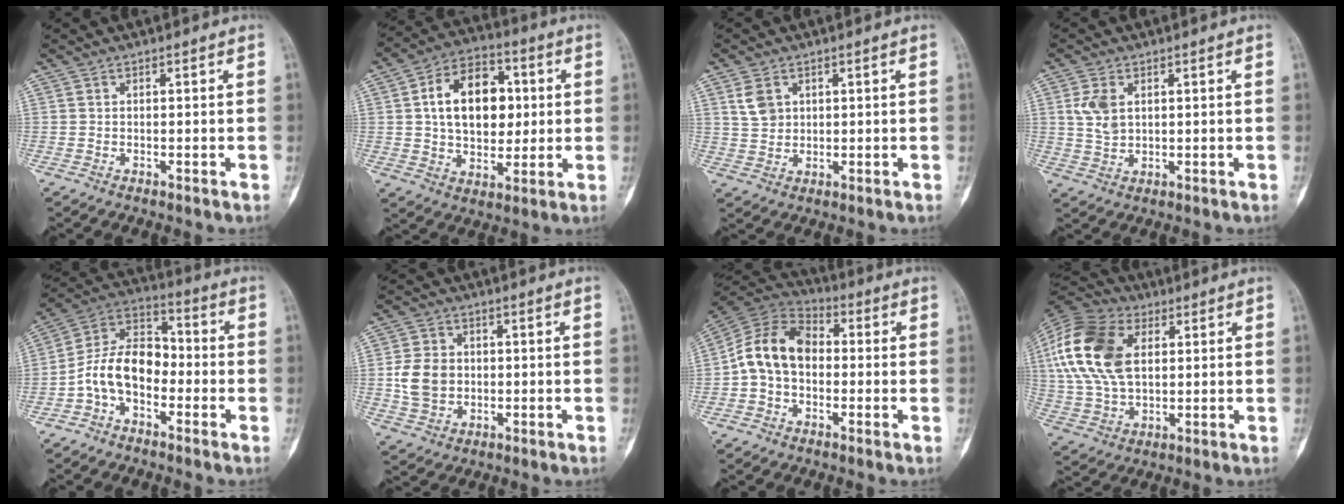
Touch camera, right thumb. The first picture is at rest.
{"total": 16.5, "force": [2.7, 11.0, 12.0], "torque": [-0.151, 0.009, 0.042]}
{"total": 4.5, "force": [1.9, 3.3, 2.3], "torque": [-0.032, -0.005, 0.045]}
{"total": 5.1, "force": [1.6, 3.2, 3.7], "torque": [-0.071, -0.004, 0.038]}
{"total": 11.9, "force": [-3.5, 7.7, 8.3], "torque": [-0.134, 0.057, -0.080]}
{"total": 8.1, "force": [-0.2, 6.6, 4.7], "torque": [-0.071, 0.004, -0.002]}
{"total": 12.6, "force": [-0.6, 9.1, 8.7], "torque": [-0.143, 0.038, -0.026]}
{"total": 20.0, "force": [4.6, 12.7, 14.7], "torque": [-0.301, 0.004, 0.081]}